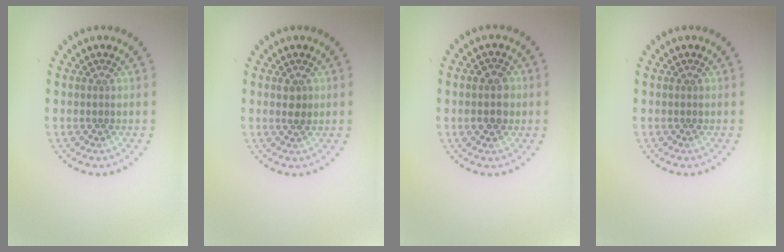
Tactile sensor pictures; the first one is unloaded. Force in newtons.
{"total": 1.3, "press": 1.2, "slide": 0.4}
{"total": 2.9, "press": 2.9, "slide": 0.1}
{"total": 0.0}